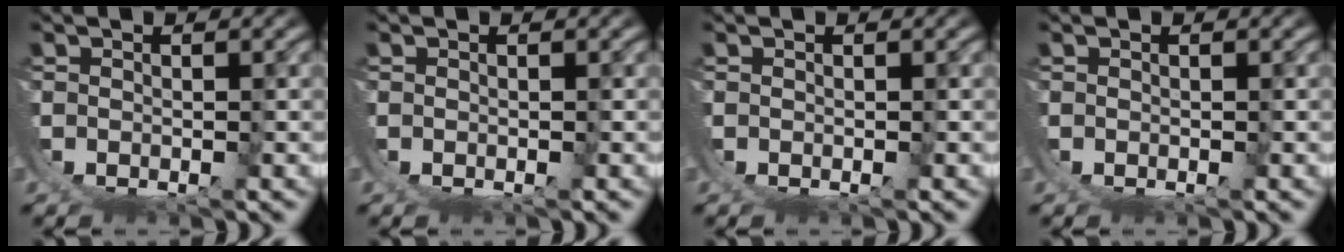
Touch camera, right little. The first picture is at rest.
{"total": 0.0}
{"total": 0.0}
{"total": 0.0}